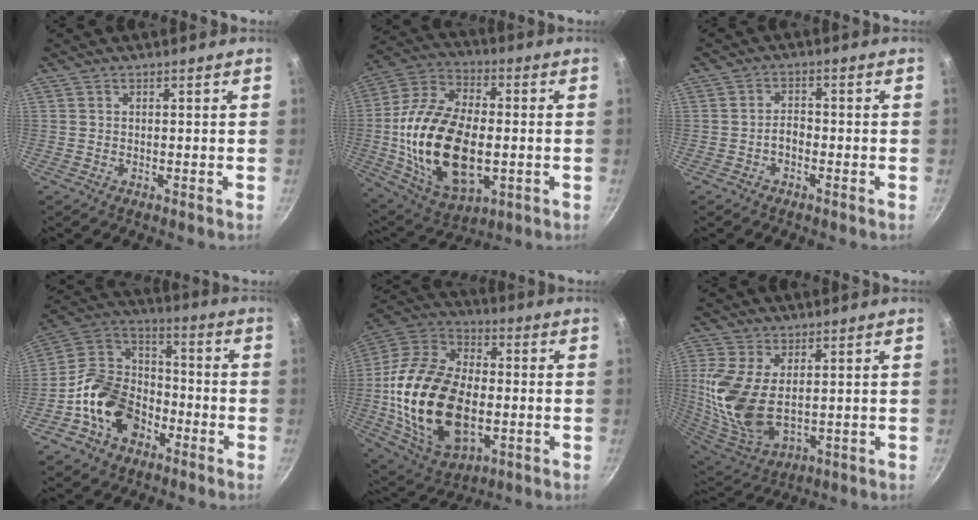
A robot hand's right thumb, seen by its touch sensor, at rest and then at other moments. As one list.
[{"total": 25.2, "force": [-2.3, 14.1, 20.8], "torque": [-0.394, 0.016, -0.039]}, {"total": 2.5, "force": [-1.2, 1.5, 1.6], "torque": [-0.017, 0.019, -0.024]}, {"total": 16.3, "force": [-6.9, 12.0, 8.6], "torque": [-0.122, 0.062, -0.144]}, {"total": 26.8, "force": [-3.3, 16.2, 21.0], "torque": [-0.393, 0.022, -0.055]}, {"total": 15.2, "force": [1.9, 8.5, 12.4], "torque": [-0.262, -0.021, 0.051]}]